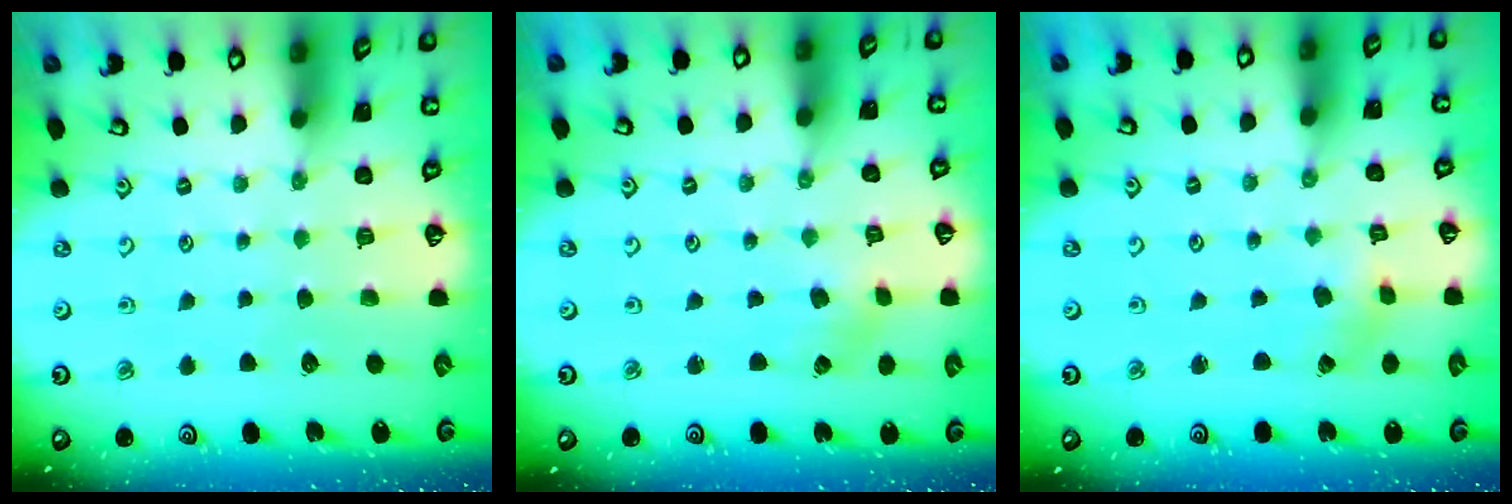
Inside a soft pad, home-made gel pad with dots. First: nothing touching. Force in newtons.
{"total": 3.6, "press": 3.5, "slide": 0.4}
{"total": 1.5, "press": 1.5, "slide": 0.3}